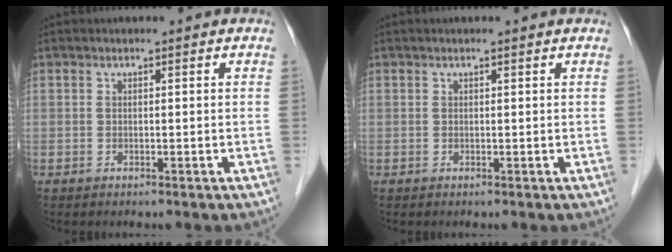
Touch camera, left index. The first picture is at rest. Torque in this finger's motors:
{"motor_torque": [-0.02, -0.33, 0.04, 0.02]}